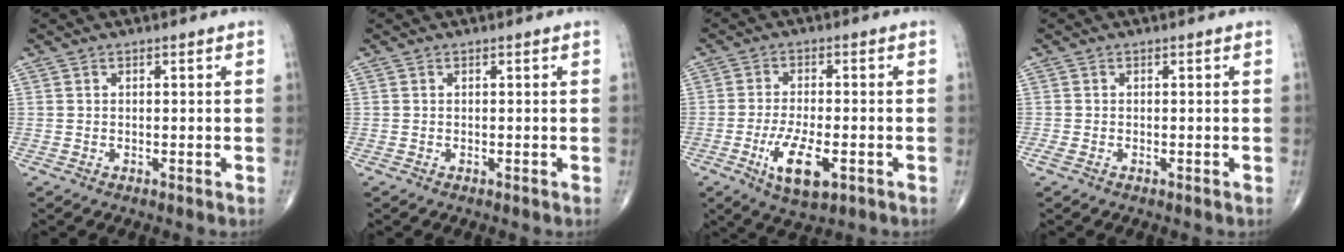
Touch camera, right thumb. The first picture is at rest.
{"total": 0.0}
{"total": 8.9, "force": [-3.4, 3.4, 7.5], "torque": [-0.136, -0.001, -0.053]}
{"total": 1.0, "force": [-0.6, 0.5, 0.7], "torque": [-0.022, -0.003, -0.012]}